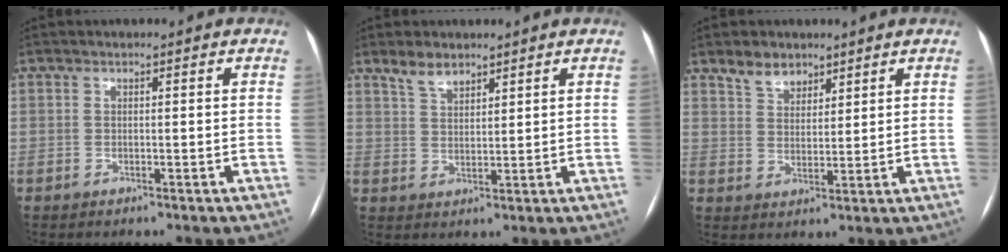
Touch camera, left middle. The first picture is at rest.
{"total": 3.8, "force": [3.1, 1.6, 1.5], "torque": [-0.032, 0.005, 0.063]}
{"total": 4.6, "force": [3.6, 2.6, 1.2], "torque": [-0.022, 0.004, 0.069]}